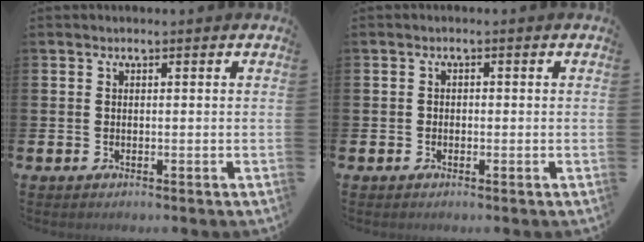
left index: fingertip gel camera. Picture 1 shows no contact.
{"total": 0.9, "force": [-0.5, 0.7, 0.2], "torque": [-0.012, 0.005, -0.009]}